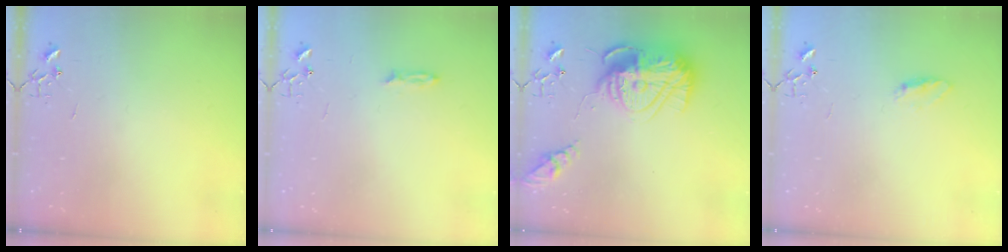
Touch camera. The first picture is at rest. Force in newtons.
{"total": 3.2, "press": 3.2, "slide": 0.4}
{"total": 18.9, "press": 18.9, "slide": 1.6}
{"total": 5.0, "press": 5.0, "slide": 0.7}